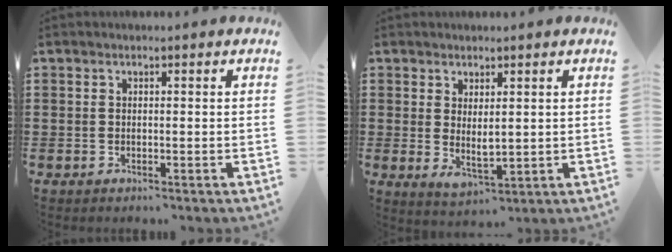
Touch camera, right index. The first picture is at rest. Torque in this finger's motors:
{"motor_torque": [1.29, 0.85, 0.04, 0.02]}